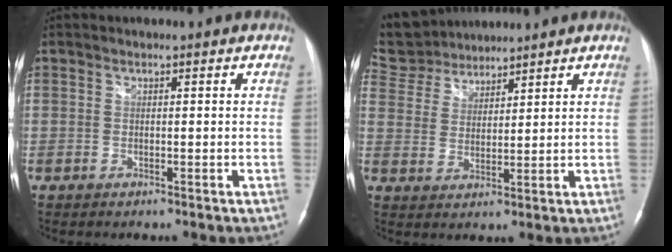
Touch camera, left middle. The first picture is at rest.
{"total": 10.5, "force": [9.7, 3.5, 1.6], "torque": [-0.049, 0.028, 0.197]}